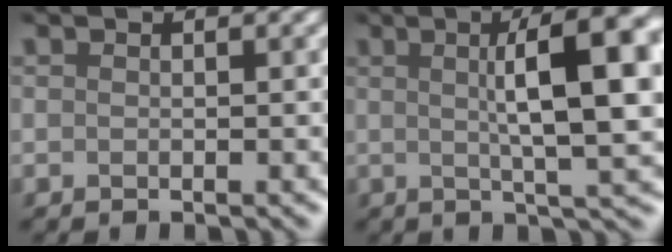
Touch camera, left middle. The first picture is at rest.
{"total": 9.5, "force": [1.3, 1.4, 9.3], "torque": [-0.128, 0.019, 0.035]}